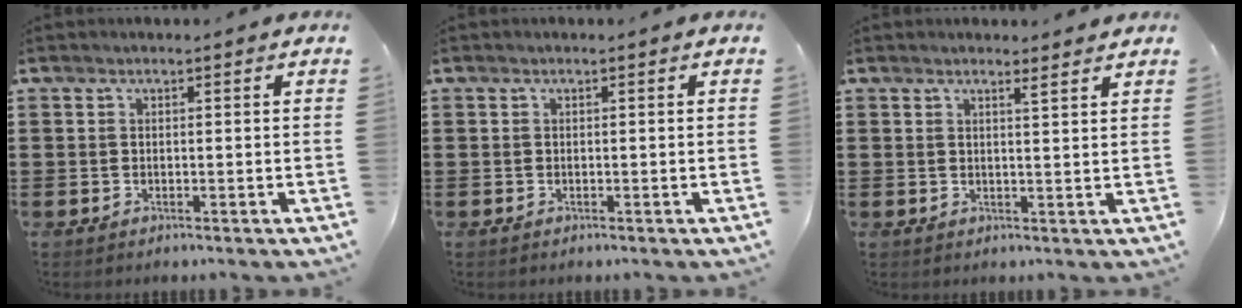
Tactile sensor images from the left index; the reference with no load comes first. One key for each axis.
{"total": 0.0}
{"total": 2.0, "fx": 1.8, "fy": -0.4, "fz": 0.7, "tx": -0.008, "ty": -0.006, "tz": 0.032}